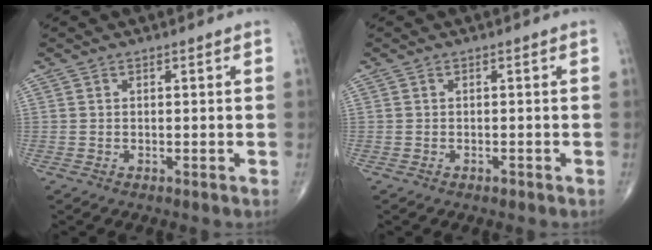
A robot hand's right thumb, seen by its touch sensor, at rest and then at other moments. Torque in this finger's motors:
{"motor_torque": [-0.20, -0.03, -0.24, -0.13, 0.01]}